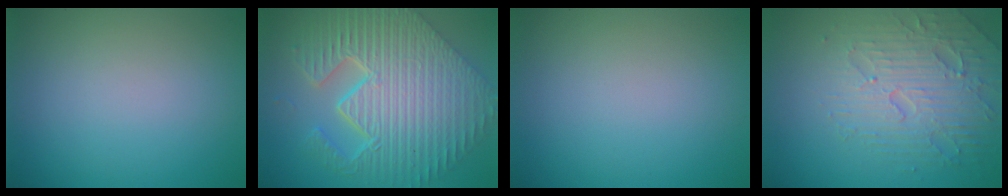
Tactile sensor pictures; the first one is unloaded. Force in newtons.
{"total": 11.5, "press": 7.7, "slide": 8.5}
{"total": 0.0}
{"total": 4.7, "press": 4.6, "slide": 0.9}